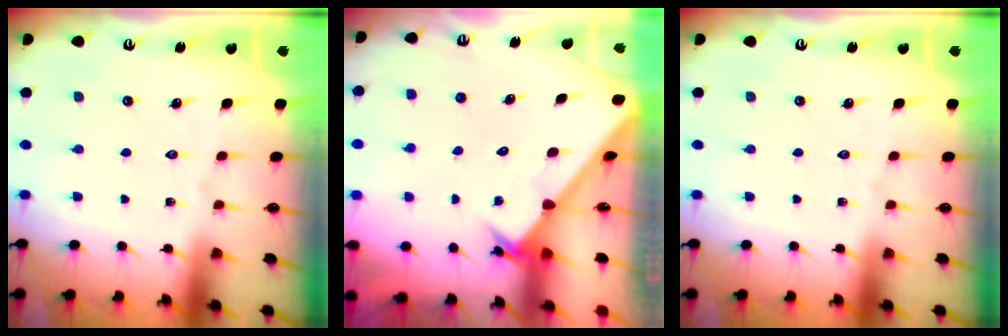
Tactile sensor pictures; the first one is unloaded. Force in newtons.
{"total": 2.8, "press": 2.8, "slide": 0.2}
{"total": 0.0}